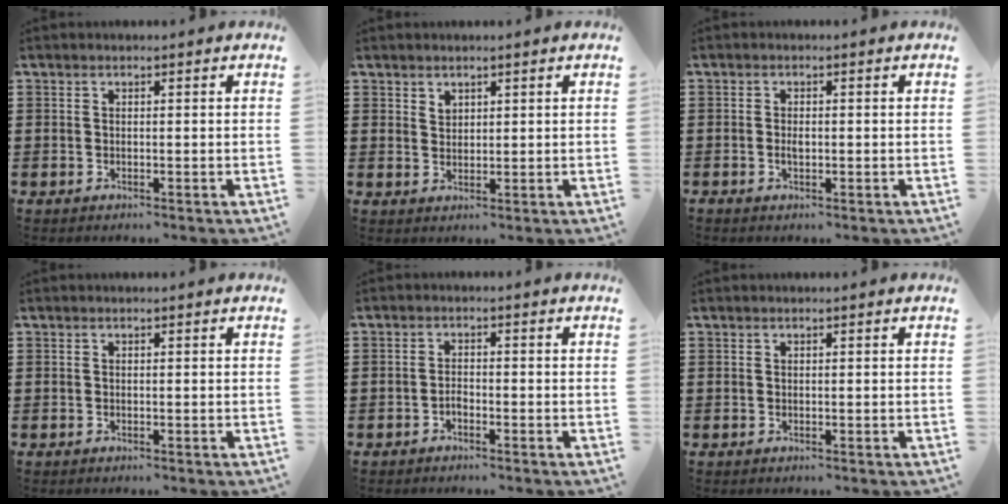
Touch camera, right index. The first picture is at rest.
{"total": 1.8, "force": [1.5, 1.0, 0.2], "torque": [-0.006, 0.003, 0.029]}
{"total": 1.4, "force": [-0.3, 0.6, 1.1], "torque": [-0.023, 0.000, -0.007]}
{"total": 0.0}
{"total": 1.4, "force": [-0.9, 0.7, 0.7], "torque": [-0.017, 0.000, -0.019]}
{"total": 0.0}